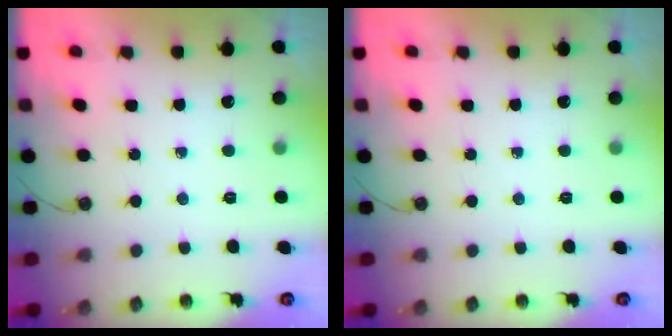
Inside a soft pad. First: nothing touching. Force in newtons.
{"total": 0.0}